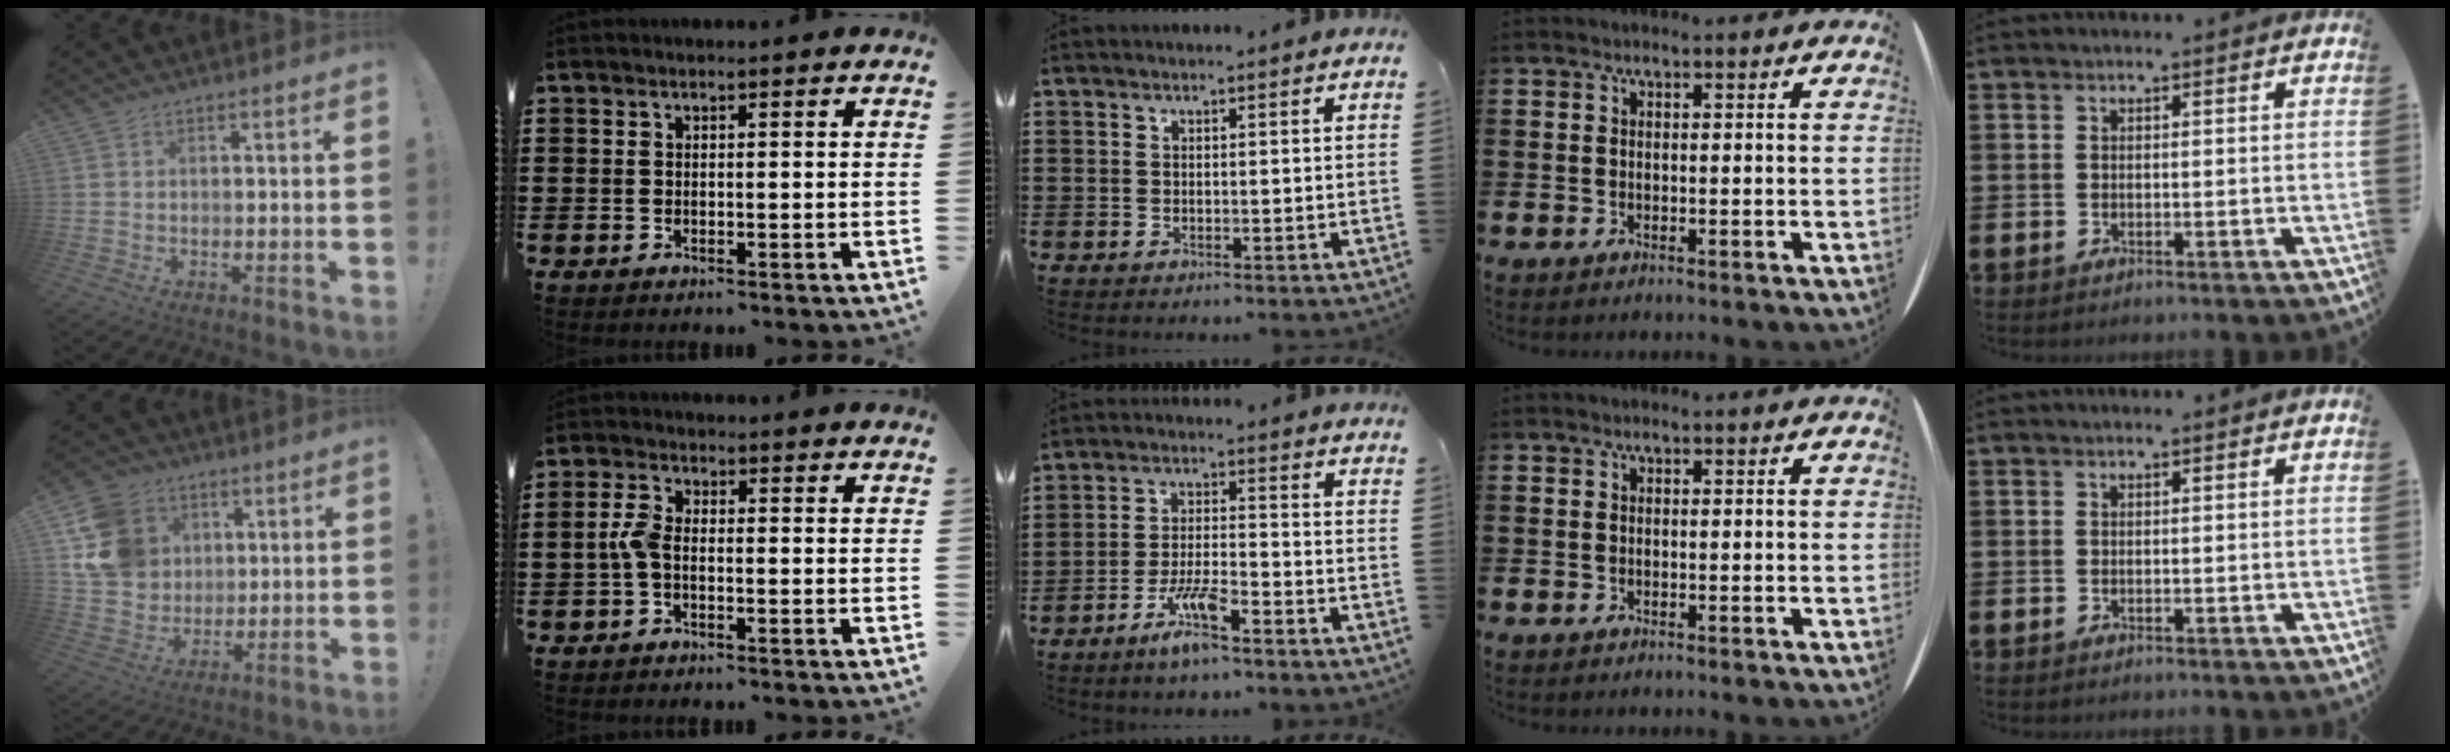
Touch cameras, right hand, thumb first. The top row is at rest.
{"thumb": {"total": 16.0, "force": [5.0, 13.6, 6.6], "torque": [-0.109, -0.014, 0.109]}, "index": {"total": 3.2, "force": [-0.8, 1.5, 2.8], "torque": [-0.073, -0.002, -0.022]}, "middle": {"total": 6.3, "force": [-4.4, 0.9, 4.5], "torque": [-0.092, -0.003, -0.082]}}